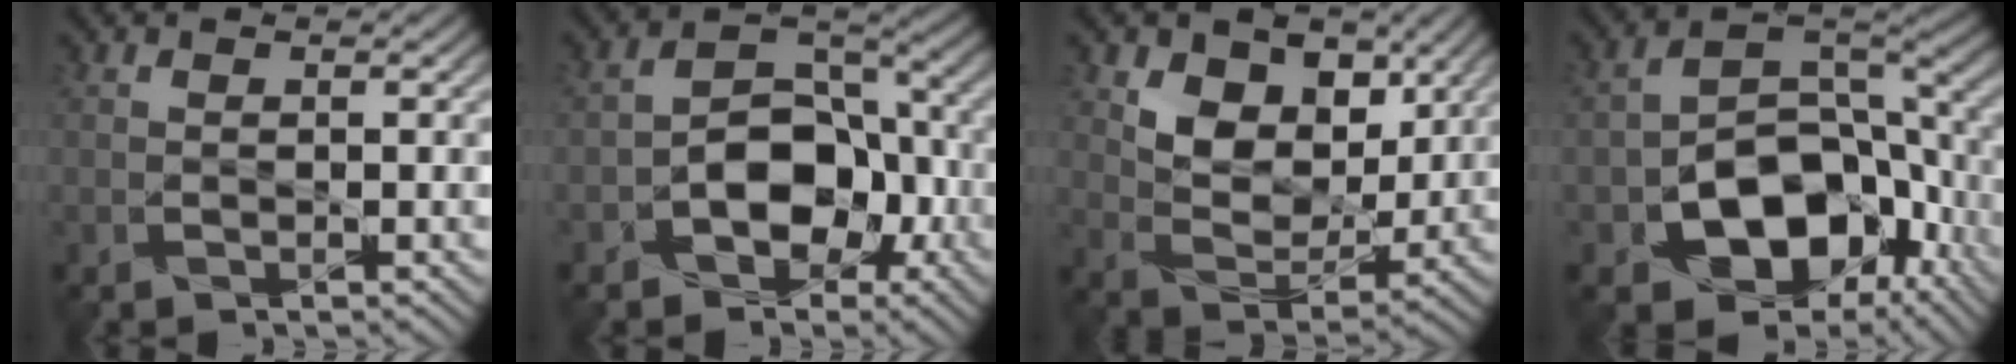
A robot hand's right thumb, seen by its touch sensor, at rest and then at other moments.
{"total": 9.0, "force": [-3.4, 6.2, 5.6], "torque": [-0.089, -0.001, -0.066]}
{"total": 8.3, "force": [4.0, 5.6, 4.6], "torque": [-0.099, -0.017, 0.063]}
{"total": 14.2, "force": [-5.4, 9.6, 9.0], "torque": [-0.164, -0.028, -0.094]}